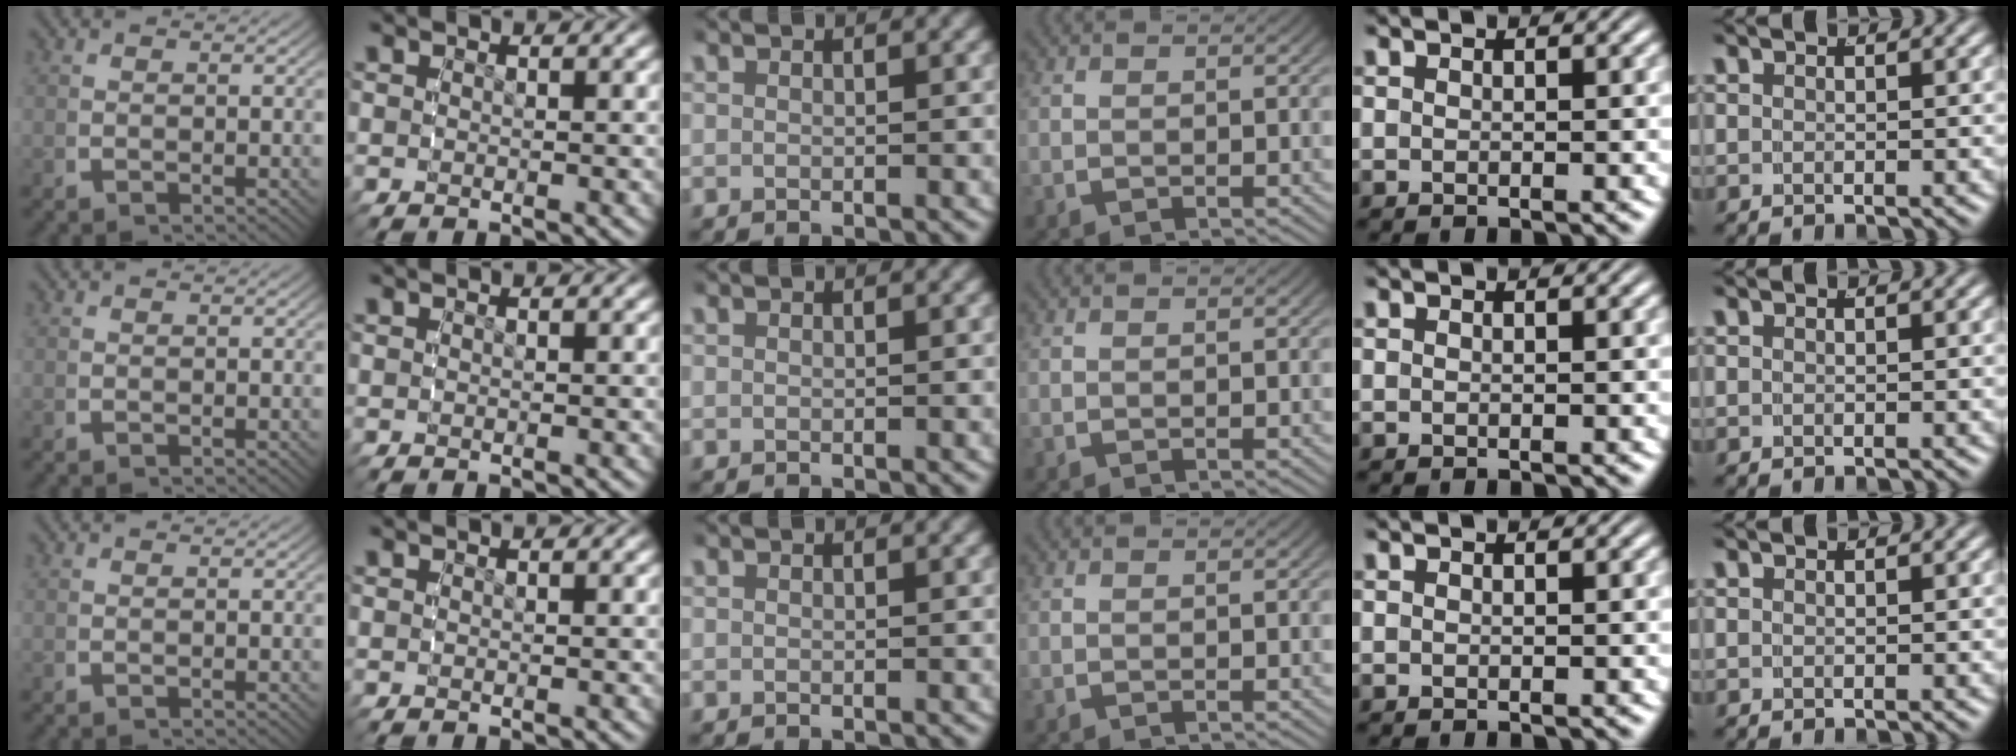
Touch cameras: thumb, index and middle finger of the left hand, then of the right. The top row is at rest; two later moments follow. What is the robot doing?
{"motion": "reach", "object": "pen bag"}